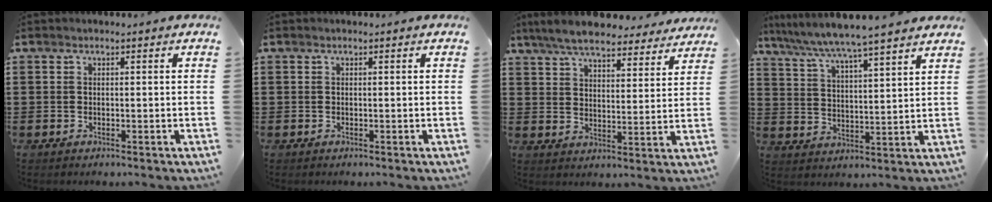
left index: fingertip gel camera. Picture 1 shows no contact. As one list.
[{"total": 0.0}, {"total": 7.1, "force": [6.6, 1.0, 2.4], "torque": [-0.073, -0.025, 0.119]}, {"total": 5.7, "force": [5.2, -0.9, 2.2], "torque": [-0.065, -0.035, 0.085]}]